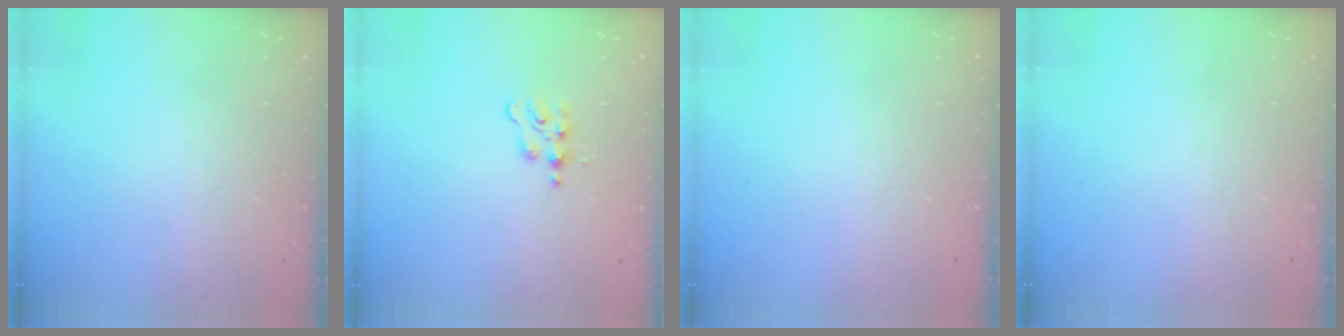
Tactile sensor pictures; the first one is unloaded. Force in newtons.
{"total": 3.8, "press": 3.8, "slide": 0.4}
{"total": 0.0}
{"total": 0.0}